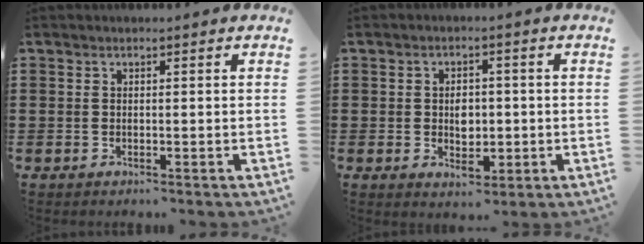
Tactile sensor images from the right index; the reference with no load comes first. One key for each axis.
{"total": 3.9, "fx": -0.3, "fy": 2.7, "fz": 2.7, "tx": -0.041, "ty": 0.000, "tz": -0.010}